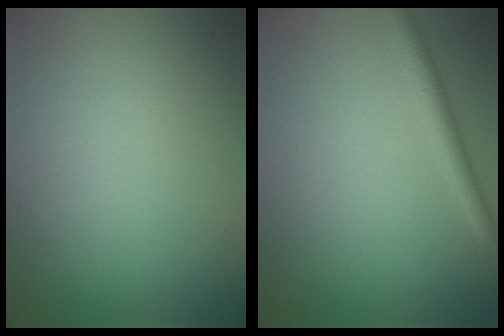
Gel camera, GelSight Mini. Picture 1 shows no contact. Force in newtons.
{"total": 2.1, "press": 2.0, "slide": 0.2}